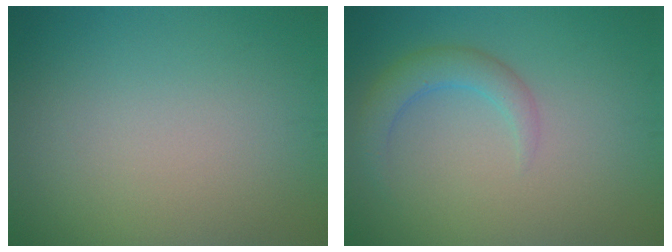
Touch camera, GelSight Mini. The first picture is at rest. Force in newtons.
{"total": 2.7, "press": 2.7, "slide": 0.2}